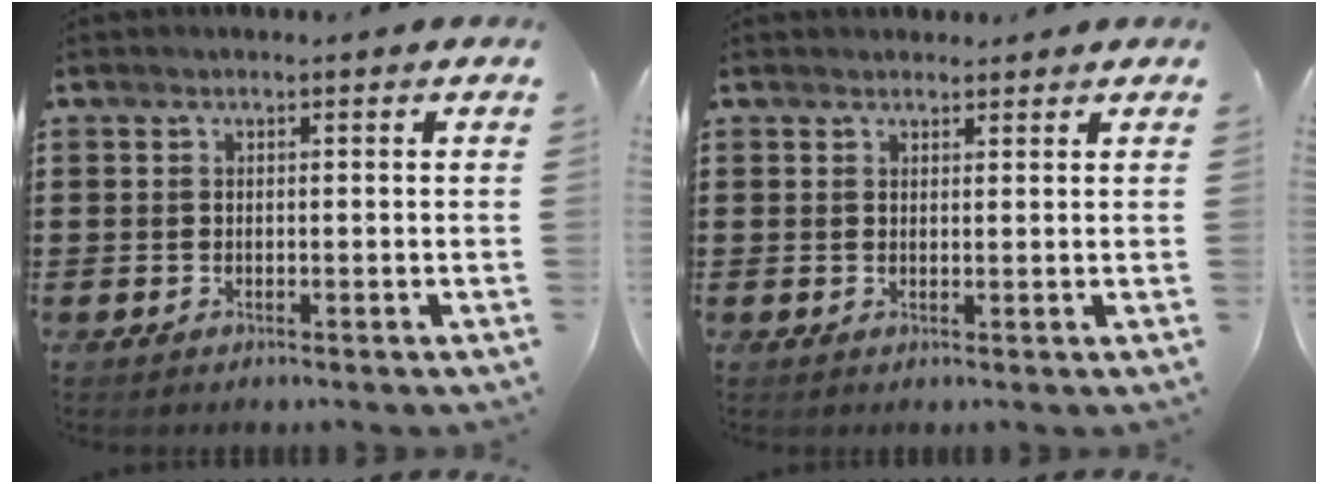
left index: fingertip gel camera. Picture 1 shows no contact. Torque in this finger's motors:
{"motor_torque": [-0.14, -0.15, -0.08, 0.01]}